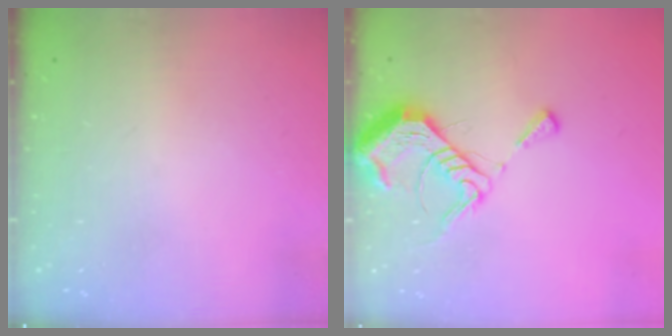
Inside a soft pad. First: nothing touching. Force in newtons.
{"total": 10.0, "press": 9.9, "slide": 1.3}